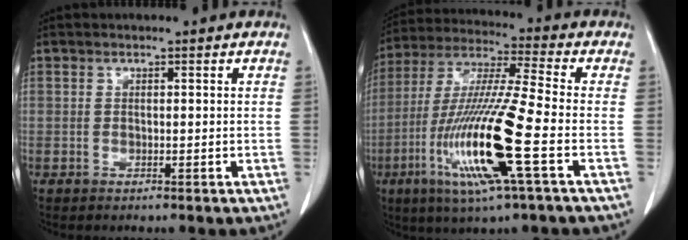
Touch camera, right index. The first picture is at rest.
{"total": 17.1, "force": [-5.5, 0.0, 16.2], "torque": [-0.335, -0.020, -0.106]}